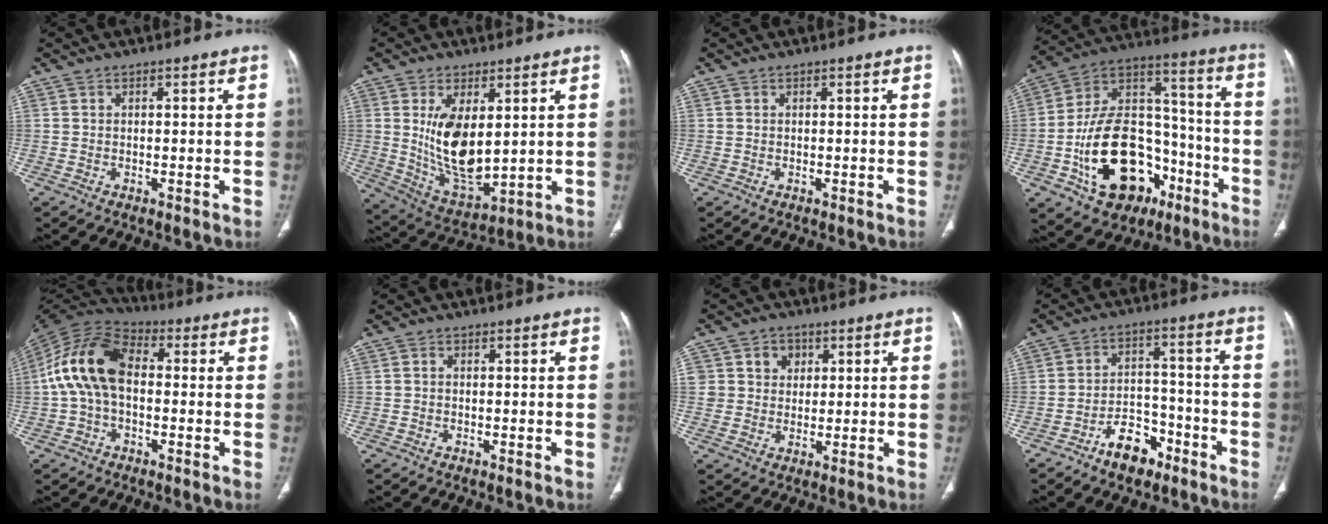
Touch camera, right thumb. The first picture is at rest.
{"total": 13.5, "force": [2.4, 6.7, 11.5], "torque": [-0.194, -0.026, 0.064]}
{"total": 0.0}
{"total": 25.7, "force": [-9.8, 16.6, 17.0], "torque": [-0.274, 0.074, -0.144]}
{"total": 13.8, "force": [0.3, 8.6, 10.8], "torque": [-0.208, 0.036, -0.007]}
{"total": 0.5, "force": [-0.1, 0.4, 0.3], "torque": [-0.005, 0.001, -0.004]}
{"total": 5.1, "force": [1.8, 4.6, 1.4], "torque": [0.007, -0.002, 0.027]}
{"total": 8.6, "force": [-5.8, 4.8, 4.2], "torque": [-0.050, 0.053, -0.095]}